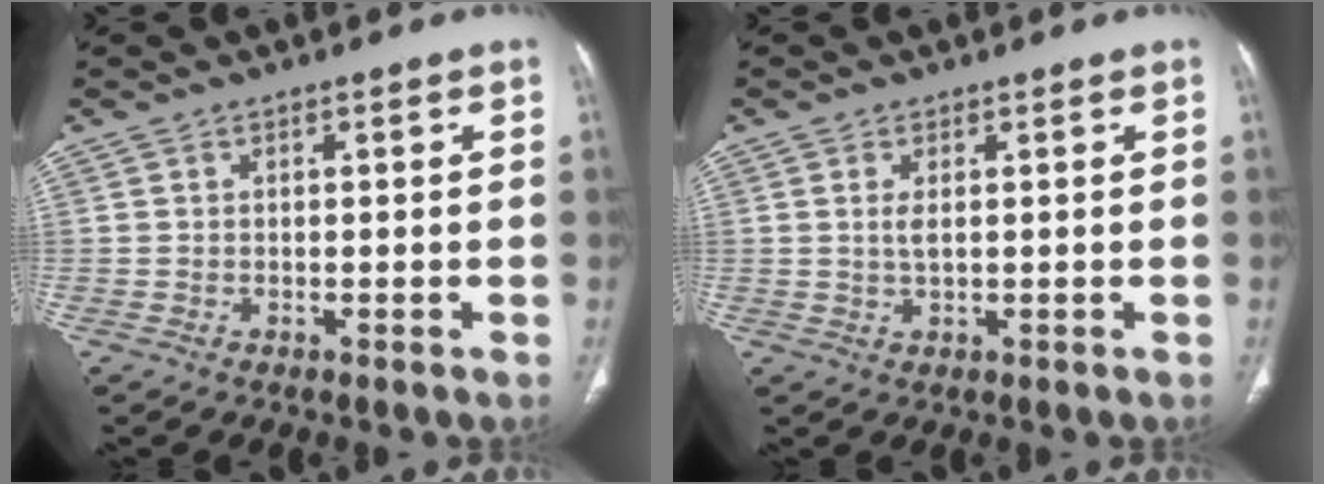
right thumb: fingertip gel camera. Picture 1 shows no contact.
{"total": 2.1, "force": [0.5, 0.7, 1.9], "torque": [-0.045, -0.004, 0.015]}